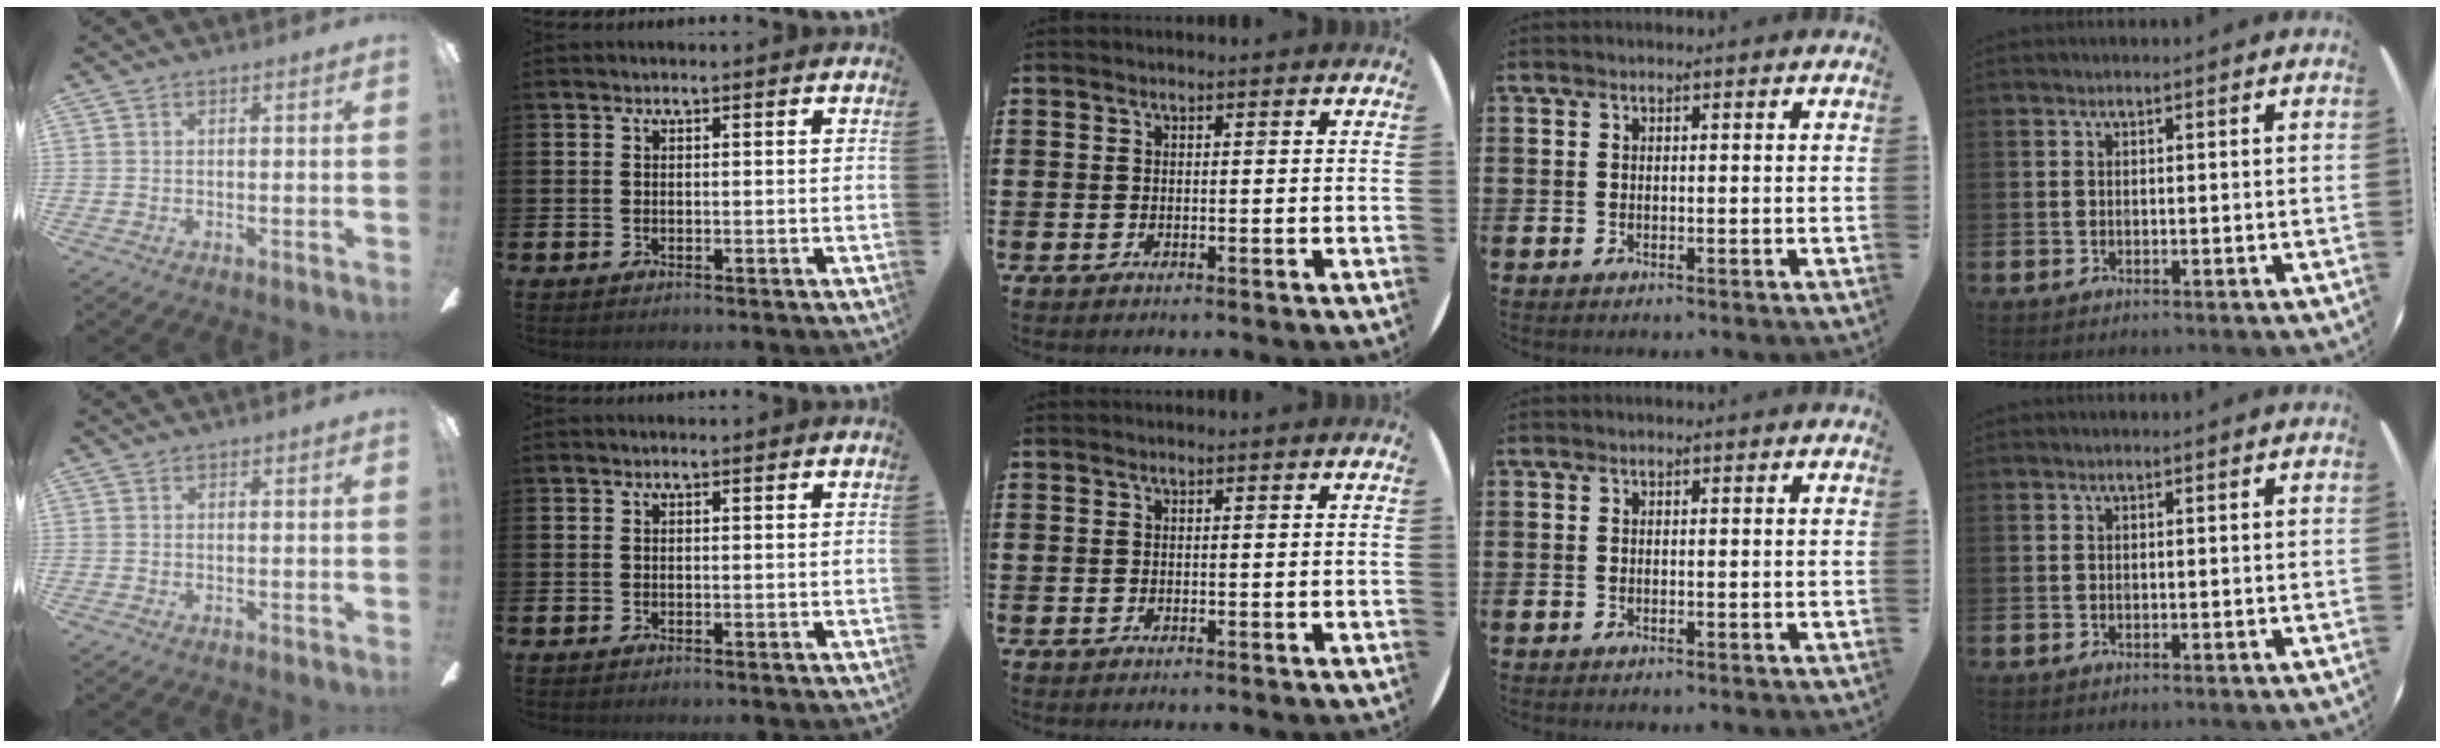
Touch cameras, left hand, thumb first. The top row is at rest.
{}